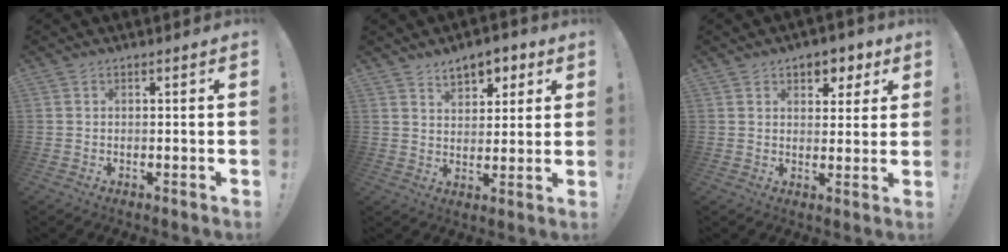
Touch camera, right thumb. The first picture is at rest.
{"total": 7.9, "force": [4.9, 4.9, 3.8], "torque": [-0.047, -0.022, 0.089]}
{"total": 6.2, "force": [3.4, 4.5, 2.5], "torque": [-0.024, -0.018, 0.059]}